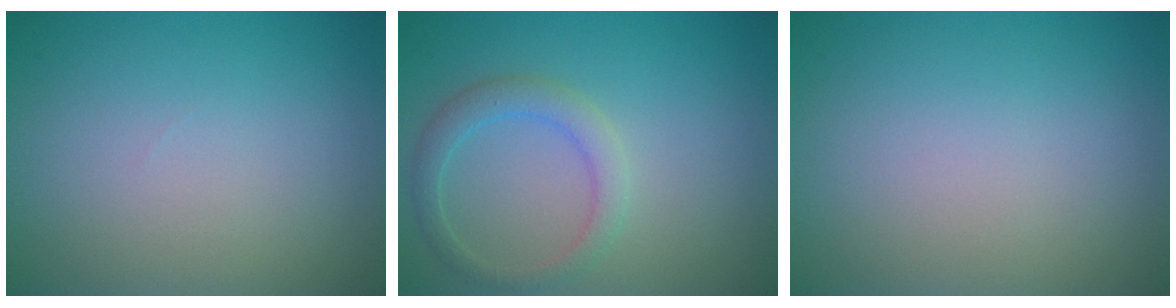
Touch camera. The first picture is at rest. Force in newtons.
{"total": 2.5, "press": 2.5, "slide": 0.0}
{"total": 0.0}